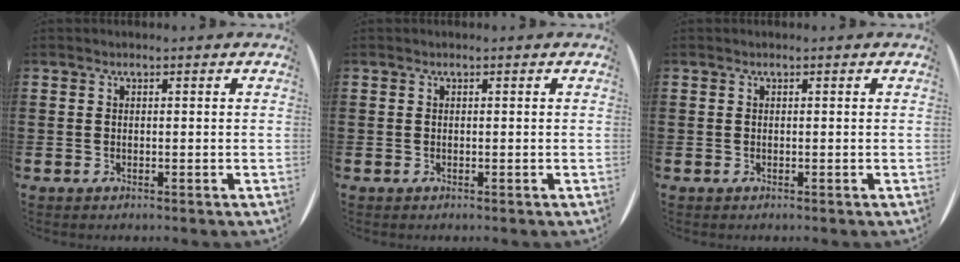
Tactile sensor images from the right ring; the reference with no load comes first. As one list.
[{"total": 0.0}, {"total": 0.0}]